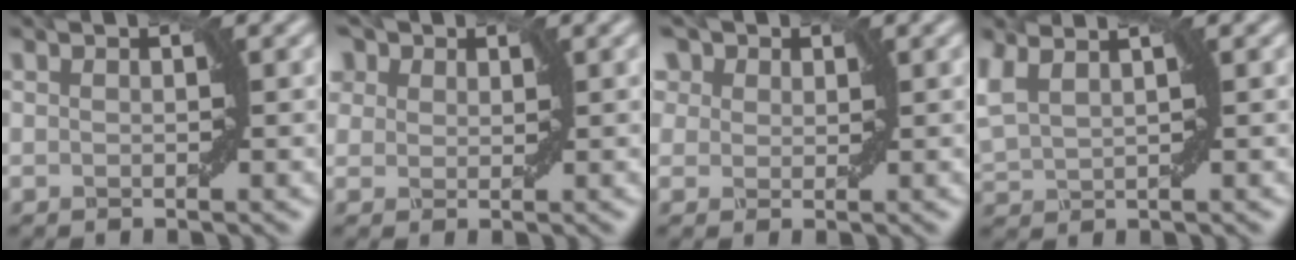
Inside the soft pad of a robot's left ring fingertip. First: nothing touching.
{"total": 6.6, "force": [3.9, 4.3, 3.2], "torque": [-0.084, 0.023, 0.051]}
{"total": 7.4, "force": [4.2, 4.9, 3.5], "torque": [-0.083, 0.027, 0.049]}
{"total": 5.0, "force": [2.8, 2.3, 3.5], "torque": [-0.098, 0.031, 0.053]}